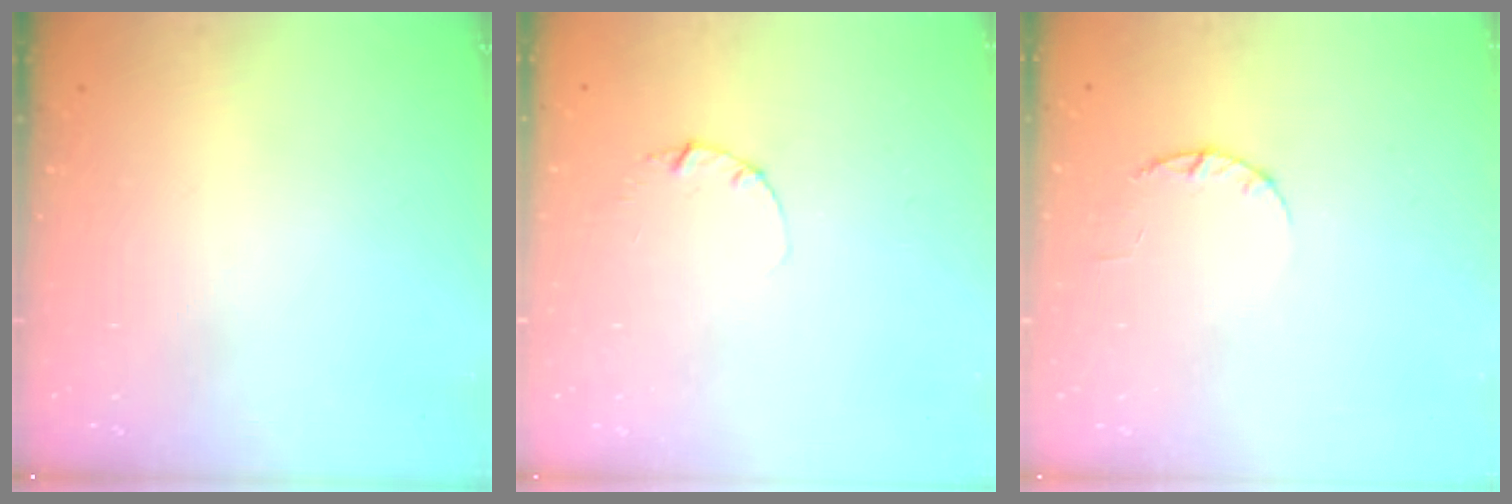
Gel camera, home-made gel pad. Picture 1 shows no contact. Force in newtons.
{"total": 1.3, "press": 1.3, "slide": 0.2}
{"total": 2.4, "press": 2.3, "slide": 0.4}